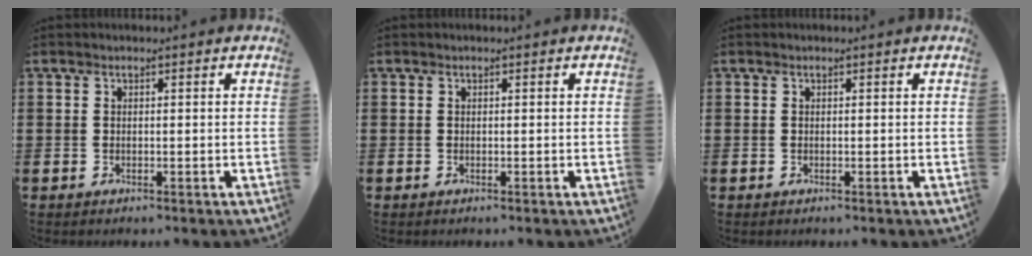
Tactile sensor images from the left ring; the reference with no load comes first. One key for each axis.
{"total": 0.0}
{"total": 0.0}